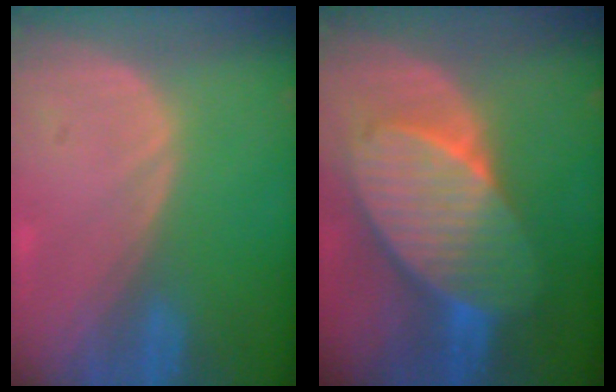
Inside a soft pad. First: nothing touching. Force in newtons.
{"total": 10.6, "press": 10.5, "slide": 0.8}